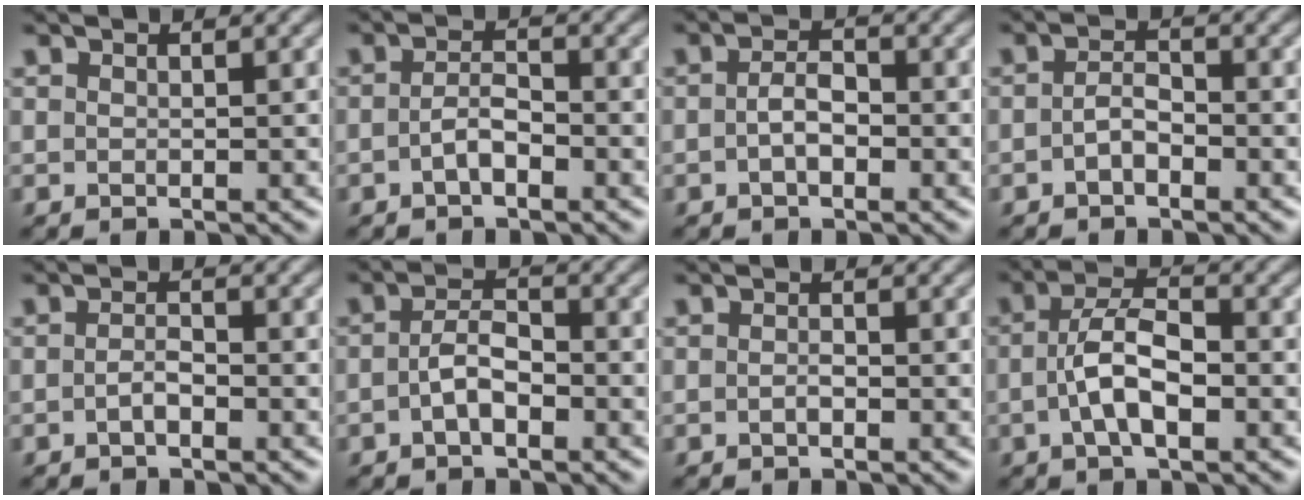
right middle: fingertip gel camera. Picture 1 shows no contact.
{"total": 1.9, "force": [-0.8, 0.7, 1.6], "torque": [-0.034, 0.004, -0.019]}
{"total": 2.0, "force": [-0.5, 1.0, 1.7], "torque": [-0.035, 0.002, -0.012]}
{"total": 1.7, "force": [-0.6, 0.8, 1.3], "torque": [-0.028, 0.005, -0.015]}
{"total": 1.3, "force": [-0.5, 0.4, 1.1], "torque": [-0.023, 0.002, -0.012]}
{"total": 2.6, "force": [-0.8, 1.2, 2.1], "torque": [-0.042, 0.004, -0.019]}
{"total": 0.8, "force": [-0.3, 0.3, 0.7], "torque": [-0.014, 0.000, -0.006]}
{"total": 4.6, "force": [-1.0, 2.0, 4.1], "torque": [-0.078, 0.007, -0.022]}